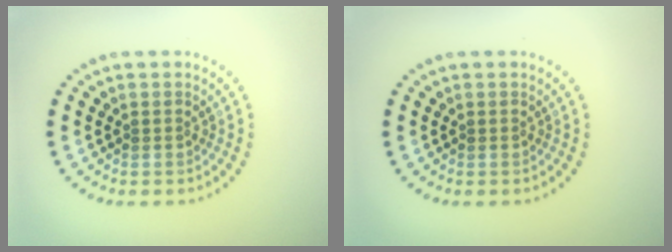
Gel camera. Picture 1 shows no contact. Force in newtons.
{"total": 0.0}